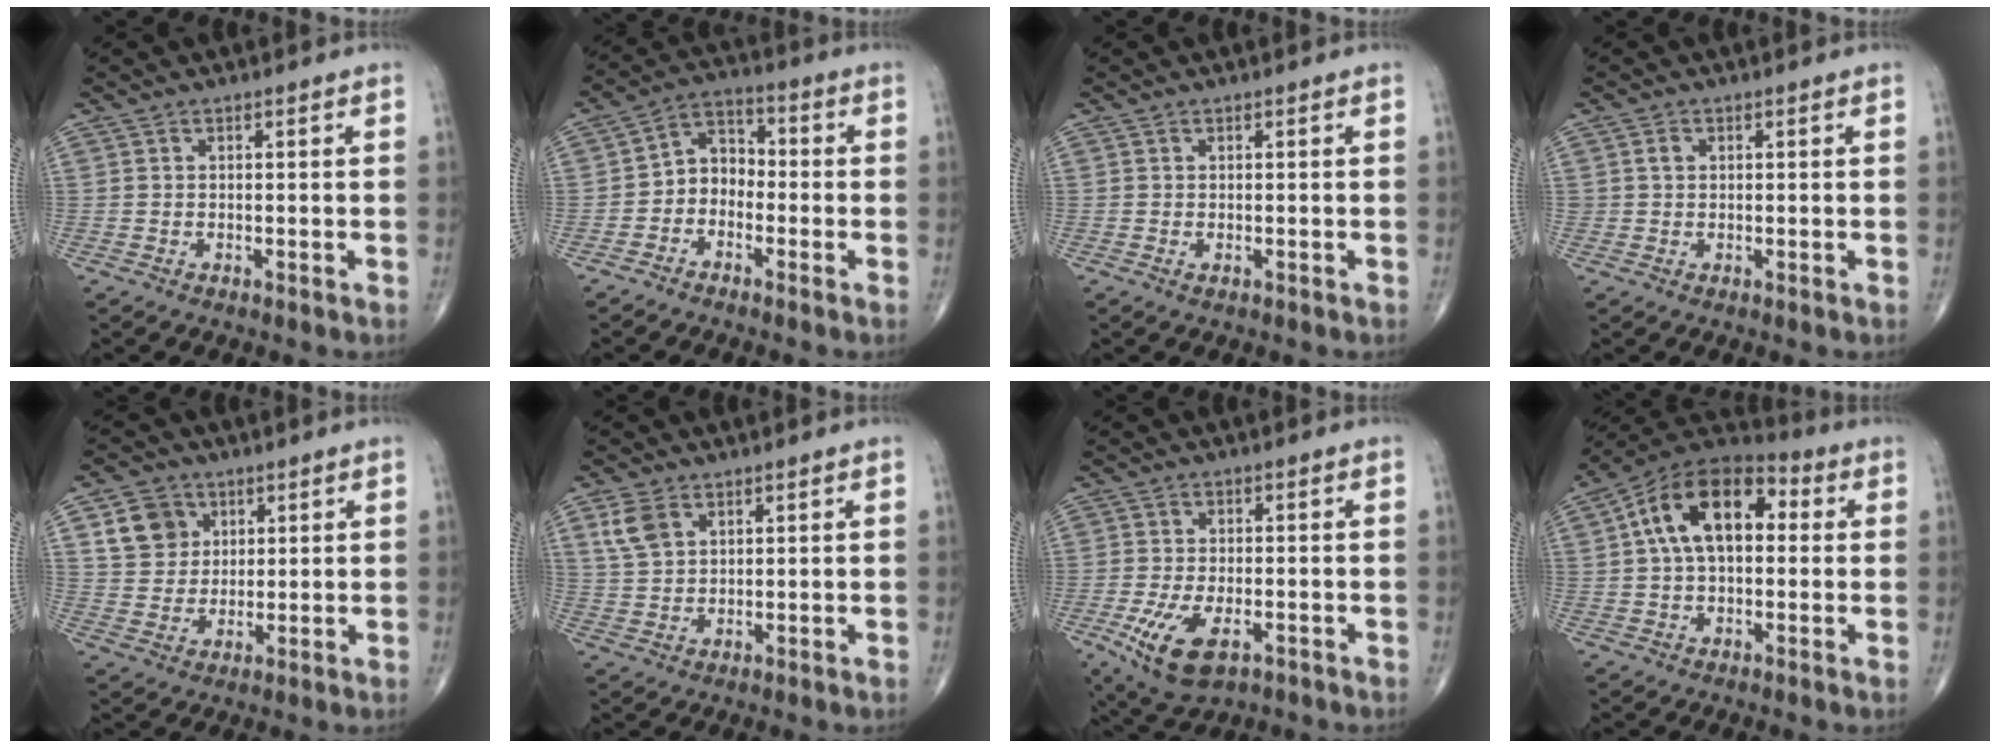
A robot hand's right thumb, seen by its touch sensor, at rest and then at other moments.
{"total": 6.2, "force": [-2.0, 4.8, 3.3], "torque": [-0.027, 0.033, -0.057]}
{"total": 0.5, "force": [-0.1, 0.3, 0.4], "torque": [-0.004, -0.001, -0.002]}
{"total": 1.3, "force": [0.3, 1.2, 0.5], "torque": [-0.001, 0.002, 0.002]}
{"total": 8.3, "force": [3.2, 7.1, 2.9], "torque": [-0.024, -0.007, 0.060]}
{"total": 5.7, "force": [2.8, 3.5, 3.4], "torque": [-0.065, -0.005, 0.063]}
{"total": 10.3, "force": [-4.1, 5.1, 8.0], "torque": [-0.156, -0.002, -0.064]}
{"total": 16.1, "force": [2.8, 9.5, 12.7], "torque": [-0.201, 0.037, 0.037]}